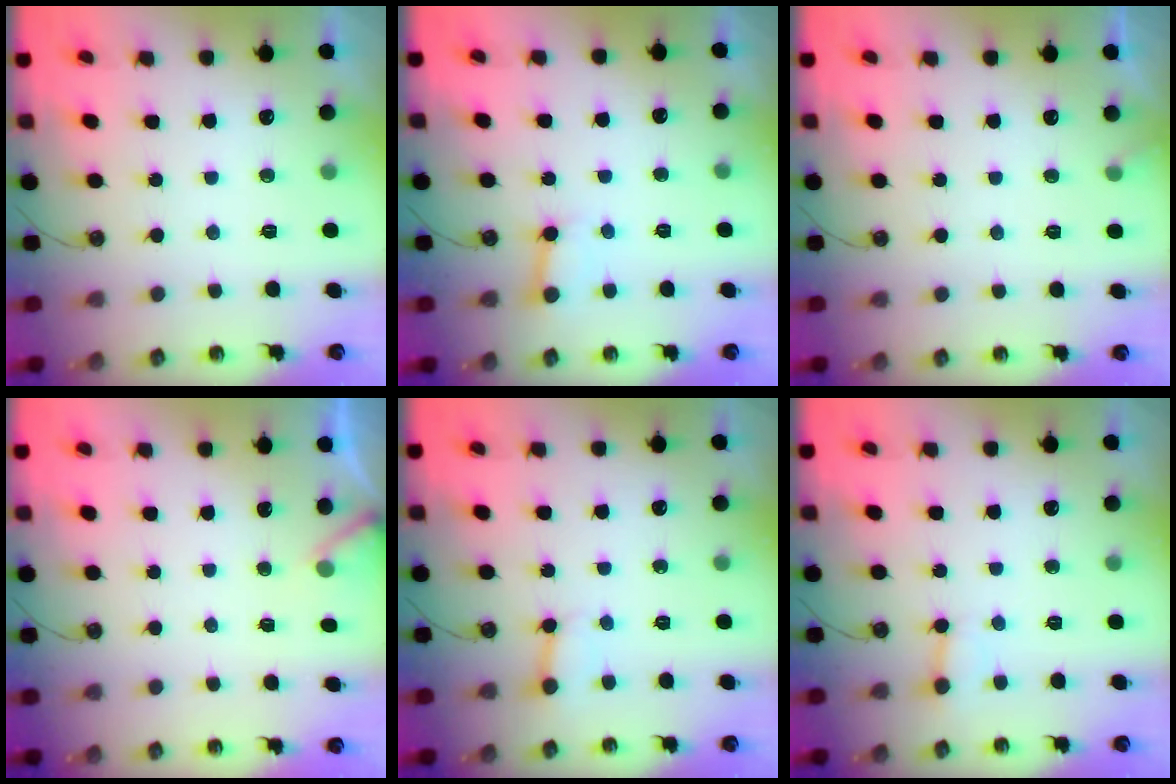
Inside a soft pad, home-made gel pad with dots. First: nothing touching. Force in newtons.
{"total": 3.5, "press": 3.5, "slide": 0.3}
{"total": 4.4, "press": 4.4, "slide": 0.3}
{"total": 3.1, "press": 3.1, "slide": 0.1}
{"total": 2.5, "press": 2.5, "slide": 0.2}
{"total": 2.8, "press": 2.8, "slide": 0.3}